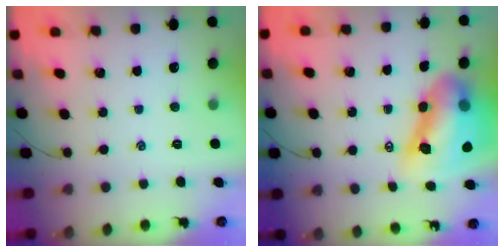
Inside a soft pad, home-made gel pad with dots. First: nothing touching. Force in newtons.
{"total": 16.6, "press": 16.0, "slide": 4.6}